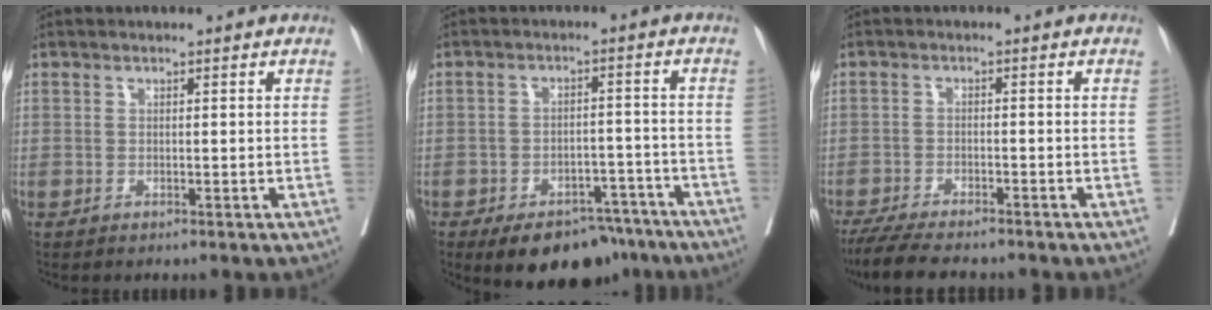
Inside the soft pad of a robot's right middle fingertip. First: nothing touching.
{"total": 11.6, "force": [-8.7, 5.8, 5.0], "torque": [-0.046, 0.020, -0.124]}
{"total": 9.2, "force": [-8.0, 1.3, 4.4], "torque": [-0.067, -0.020, -0.128]}